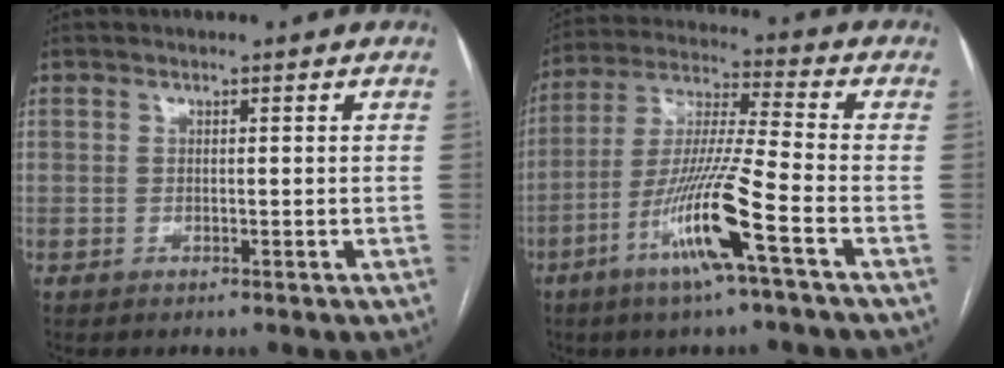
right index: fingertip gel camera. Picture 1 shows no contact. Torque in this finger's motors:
{"motor_torque": [1.86, -0.28, 0.96, 0.21]}